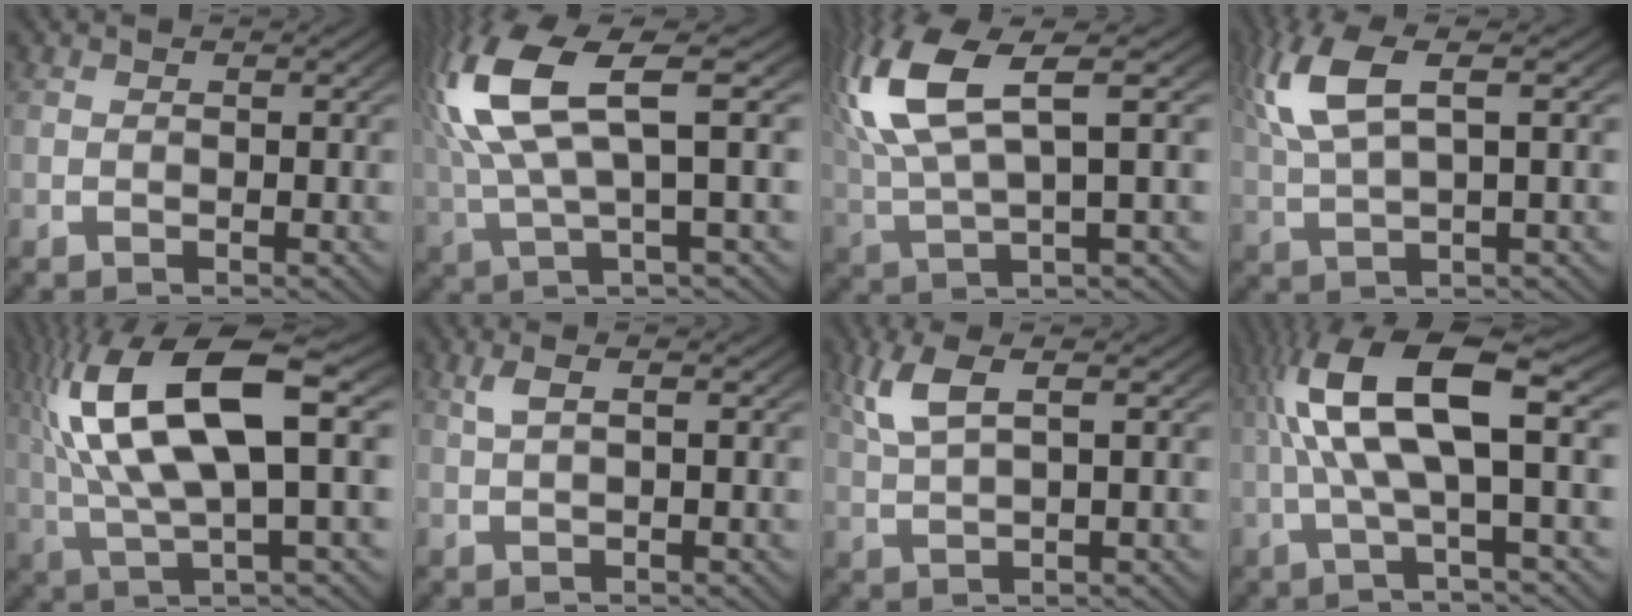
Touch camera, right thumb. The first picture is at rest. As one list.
[{"total": 11.9, "force": [2.5, 6.1, 9.9], "torque": [-0.213, -0.001, 0.042]}, {"total": 10.8, "force": [2.6, 5.6, 8.8], "torque": [-0.197, -0.007, 0.048]}, {"total": 6.9, "force": [2.5, 2.9, 5.7], "torque": [-0.129, 0.007, 0.050]}, {"total": 13.5, "force": [2.2, 6.4, 11.7], "torque": [-0.227, -0.005, 0.042]}, {"total": 2.1, "force": [0.9, 0.5, 1.8], "torque": [-0.043, 0.006, 0.019]}, {"total": 4.7, "force": [2.2, 1.8, 3.7], "torque": [-0.089, 0.007, 0.046]}, {"total": 11.3, "force": [1.9, 4.4, 10.3], "torque": [-0.210, 0.005, 0.027]}]